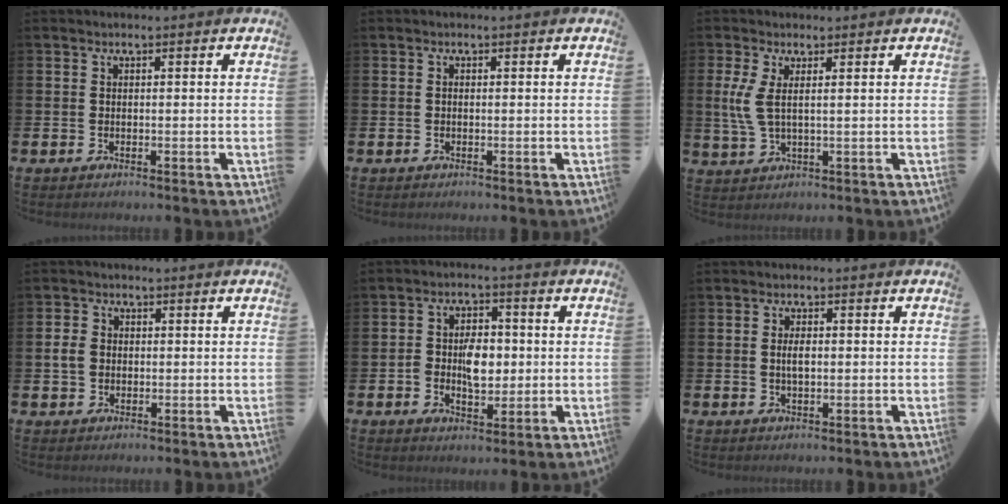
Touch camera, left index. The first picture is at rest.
{"total": 0.0}
{"total": 4.0, "force": [2.1, 1.2, 3.2], "torque": [-0.072, -0.002, 0.038]}
{"total": 2.6, "force": [0.3, 2.2, 1.4], "torque": [-0.028, 0.010, 0.004]}
{"total": 5.6, "force": [-0.2, 3.7, 4.2], "torque": [-0.070, 0.007, -0.009]}
{"total": 2.2, "force": [0.2, 1.0, 2.0], "torque": [-0.024, -0.002, -0.001]}